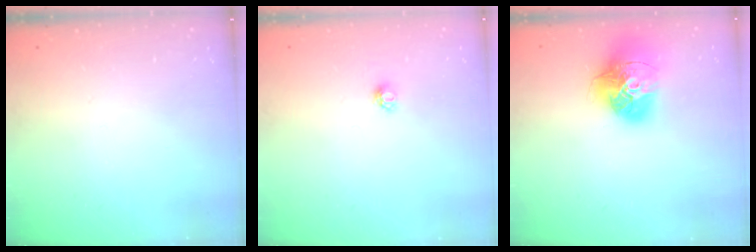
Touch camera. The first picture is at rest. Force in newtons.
{"total": 3.8, "press": 3.8, "slide": 0.5}
{"total": 18.0, "press": 17.9, "slide": 1.9}